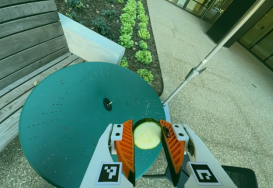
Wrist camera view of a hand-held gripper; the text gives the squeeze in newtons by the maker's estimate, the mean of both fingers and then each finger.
{"total": 13.6, "left": 13.8, "right": 13.4}